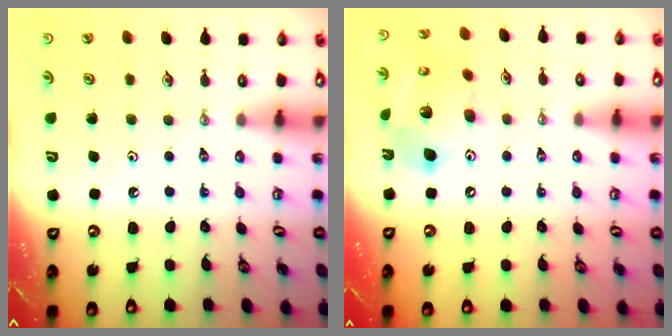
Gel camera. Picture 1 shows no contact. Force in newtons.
{"total": 16.0, "press": 15.7, "slide": 3.1}